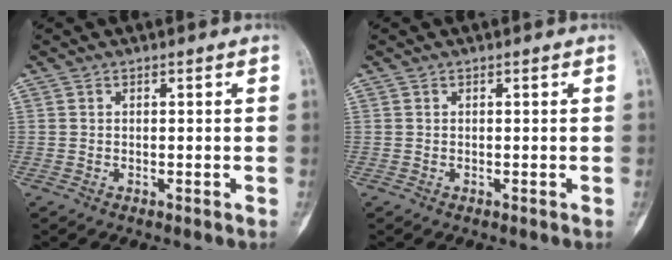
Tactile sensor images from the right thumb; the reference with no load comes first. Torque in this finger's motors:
{"motor_torque": [0.46, 0.46, 0.01, -0.01, 0.00]}